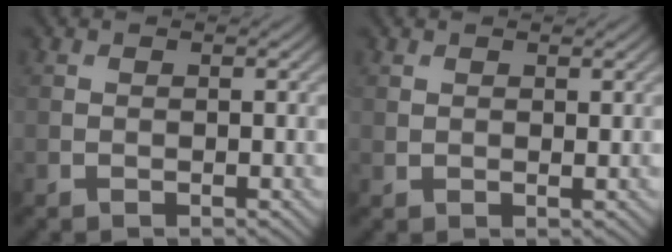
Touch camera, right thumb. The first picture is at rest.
{"total": 0.9, "force": [0.7, 0.3, 0.4], "torque": [-0.012, -0.004, 0.017]}